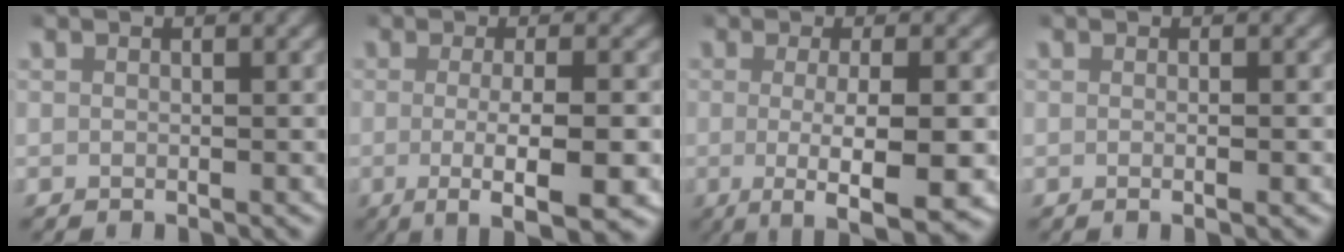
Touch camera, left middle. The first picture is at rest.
{"total": 6.4, "force": [-3.1, 0.8, 5.6], "torque": [-0.091, -0.021, -0.036]}
{"total": 7.4, "force": [-3.5, 1.5, 6.3], "torque": [-0.108, -0.027, -0.038]}
{"total": 0.8, "force": [-0.2, -0.3, 0.7], "torque": [-0.014, -0.001, -0.004]}